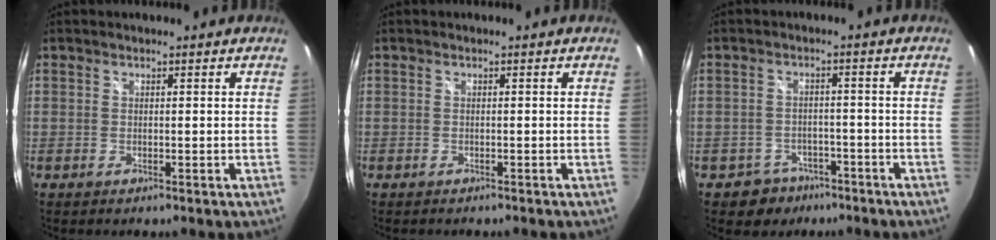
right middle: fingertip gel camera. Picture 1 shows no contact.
{"total": 0.7, "force": [-0.6, 0.2, 0.2], "torque": [-0.006, 0.000, -0.008]}
{"total": 5.3, "force": [-3.5, 3.9, 0.4], "torque": [-0.020, 0.021, -0.045]}